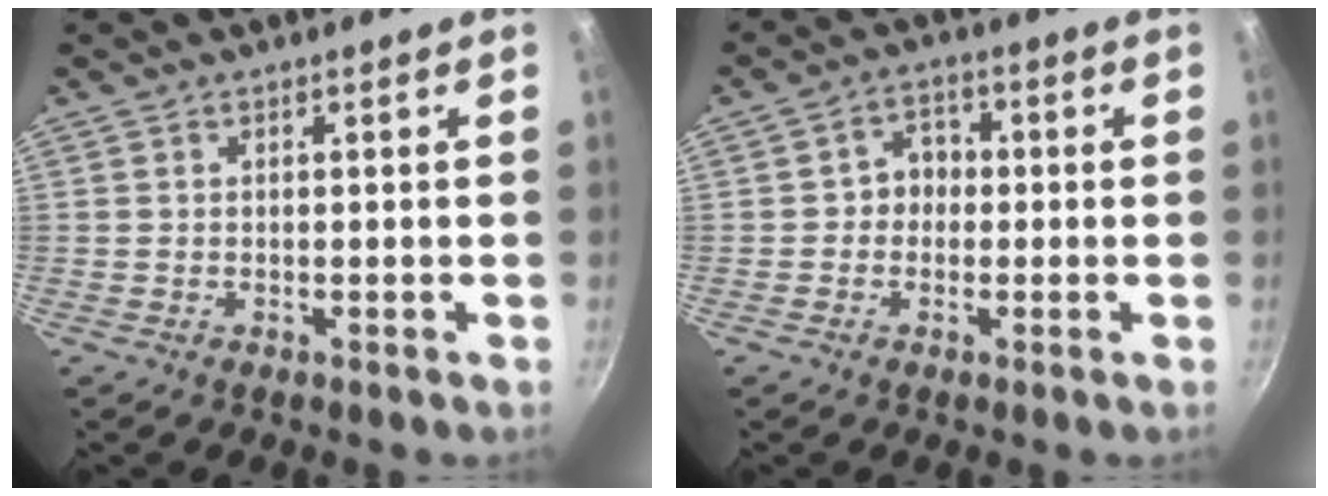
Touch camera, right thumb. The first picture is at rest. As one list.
[{"total": 4.7, "force": [-0.3, 4.0, 2.4], "torque": [-0.011, 0.018, -0.015]}]